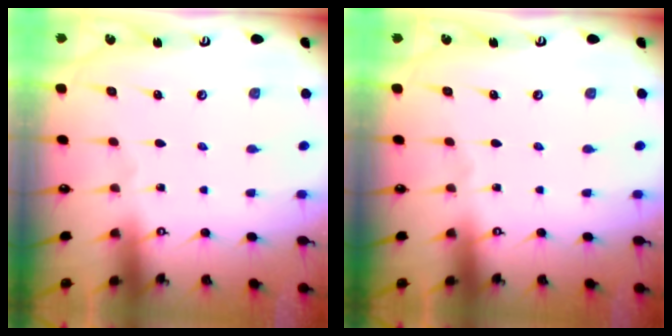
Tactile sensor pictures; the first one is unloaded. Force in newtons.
{"total": 0.0}